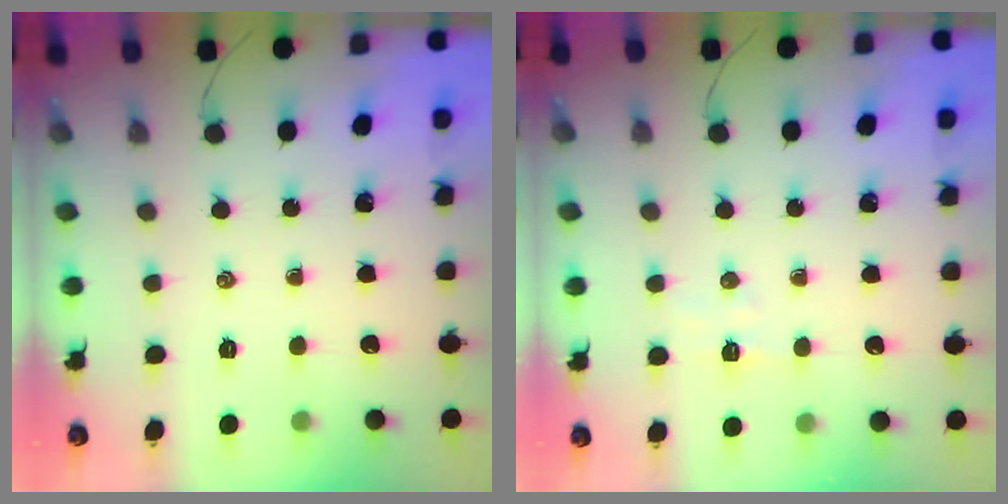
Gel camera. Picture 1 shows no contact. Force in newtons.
{"total": 5.1, "press": 5.0, "slide": 1.2}